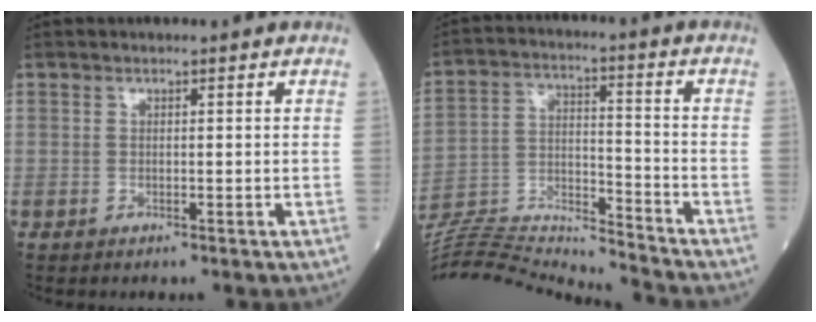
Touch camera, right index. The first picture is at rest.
{"total": 18.0, "force": [-17.7, -1.0, 3.4], "torque": [-0.060, 0.018, -0.292]}